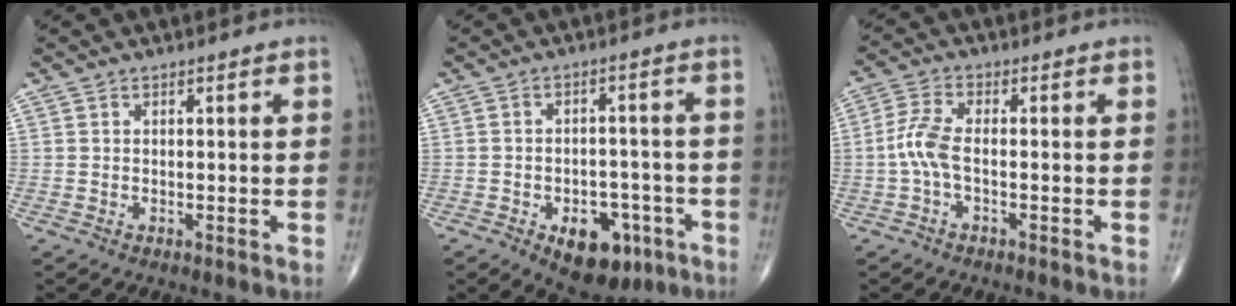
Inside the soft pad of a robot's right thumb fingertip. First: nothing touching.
{"total": 10.9, "force": [-5.2, 6.6, 6.9], "torque": [-0.059, 0.032, -0.064]}
{"total": 5.1, "force": [-1.1, 1.8, 4.6], "torque": [-0.113, 0.013, -0.030]}